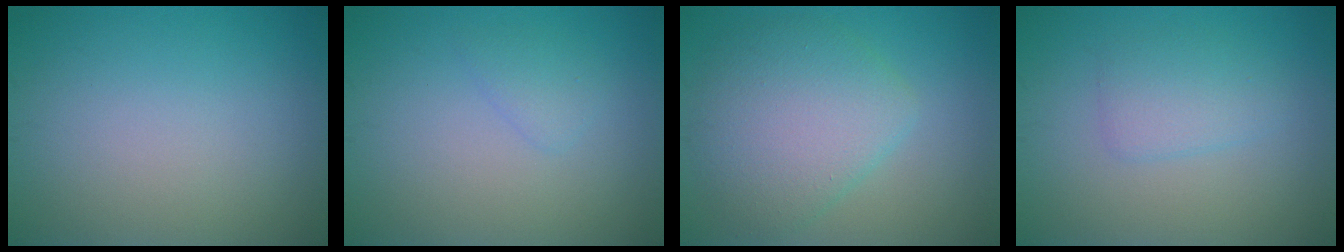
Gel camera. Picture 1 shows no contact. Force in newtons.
{"total": 1.2, "press": 1.2, "slide": 0.0}
{"total": 6.1, "press": 6.1, "slide": 0.2}
{"total": 2.3, "press": 2.3, "slide": 0.1}